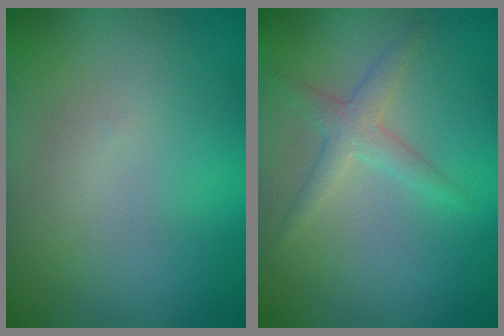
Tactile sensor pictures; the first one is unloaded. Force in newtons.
{"total": 2.1, "press": 2.1, "slide": 0.0}